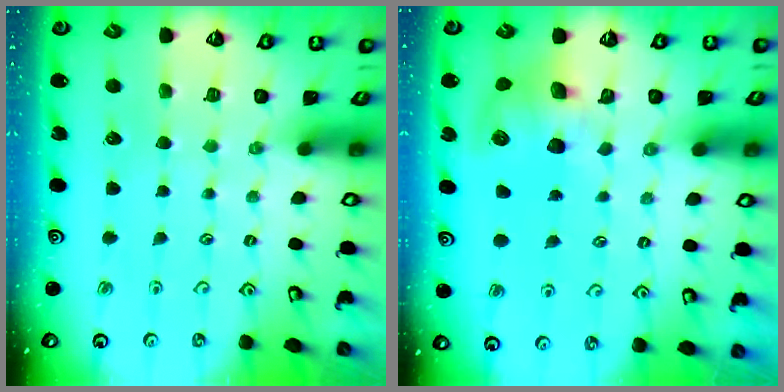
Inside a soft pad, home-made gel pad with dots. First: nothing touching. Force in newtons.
{"total": 8.5, "press": 8.4, "slide": 1.2}